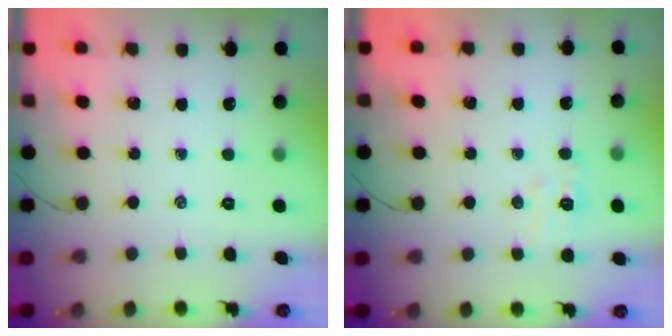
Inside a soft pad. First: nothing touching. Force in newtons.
{"total": 5.2, "press": 5.1, "slide": 1.1}